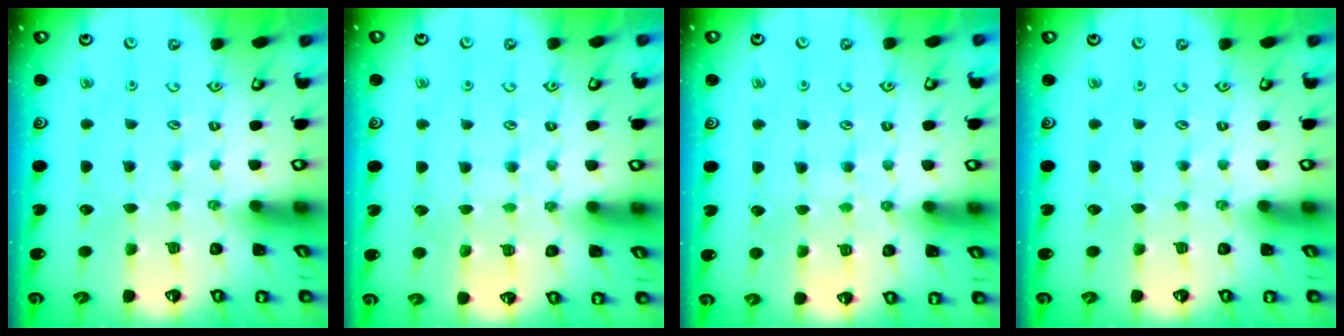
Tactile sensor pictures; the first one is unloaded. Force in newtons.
{"total": 7.4, "press": 7.3, "slide": 0.8}
{"total": 6.2, "press": 6.2, "slide": 0.5}
{"total": 0.0}